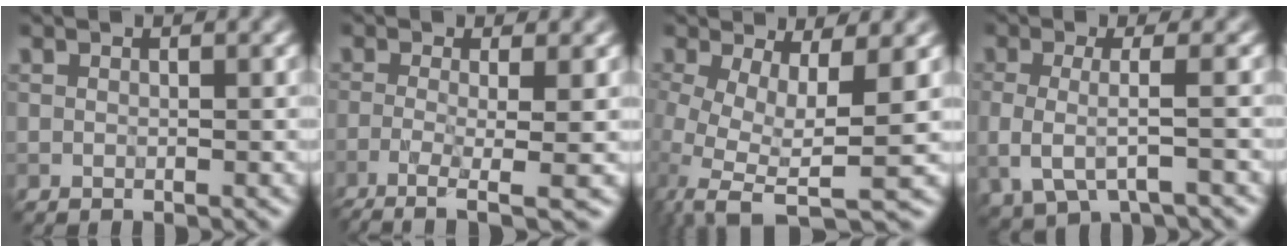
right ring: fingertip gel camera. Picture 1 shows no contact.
{"total": 5.3, "force": [-1.9, 1.3, 4.7], "torque": [-0.075, -0.006, -0.043]}
{"total": 7.5, "force": [-1.0, 2.7, 6.9], "torque": [-0.135, -0.021, -0.016]}
{"total": 3.7, "force": [-0.5, 1.3, 3.4], "torque": [-0.071, -0.011, -0.011]}